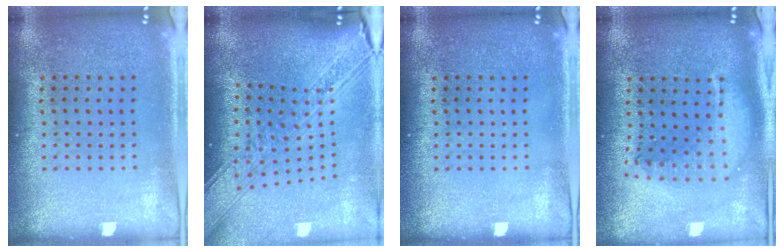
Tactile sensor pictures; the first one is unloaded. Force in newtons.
{"total": 3.5, "press": 2.7, "slide": 2.3}
{"total": 0.0}
{"total": 1.9, "press": 1.6, "slide": 1.1}